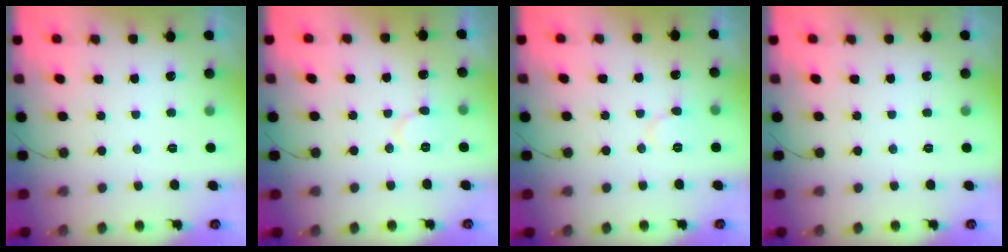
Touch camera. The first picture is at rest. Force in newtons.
{"total": 6.2, "press": 6.2, "slide": 0.1}
{"total": 6.1, "press": 6.1, "slide": 0.5}
{"total": 0.0}